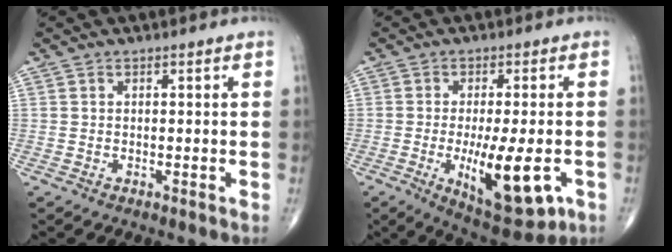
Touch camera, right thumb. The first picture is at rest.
{"total": 13.8, "force": [-3.8, 4.6, 12.5], "torque": [-0.192, -0.017, -0.047]}